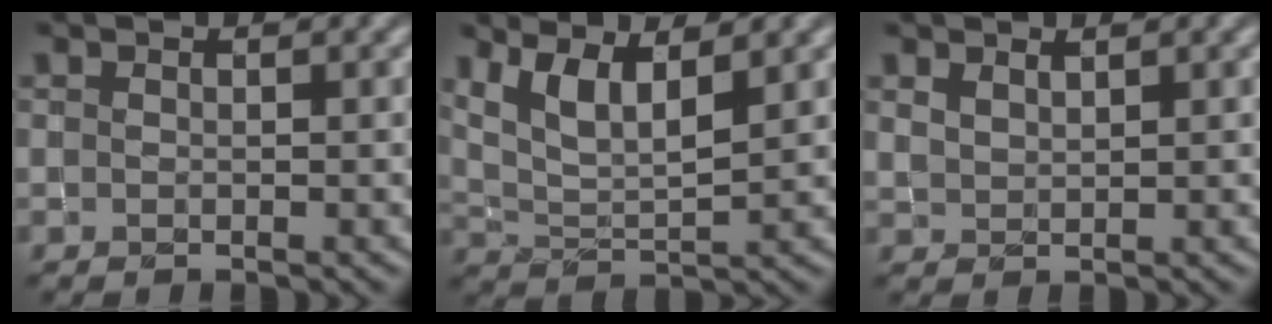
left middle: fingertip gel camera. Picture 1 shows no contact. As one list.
[{"total": 5.1, "force": [3.1, 1.8, 3.5], "torque": [-0.071, 0.005, 0.059]}, {"total": 1.2, "force": [1.1, 0.3, 0.0], "torque": [-0.005, 0.001, 0.026]}]